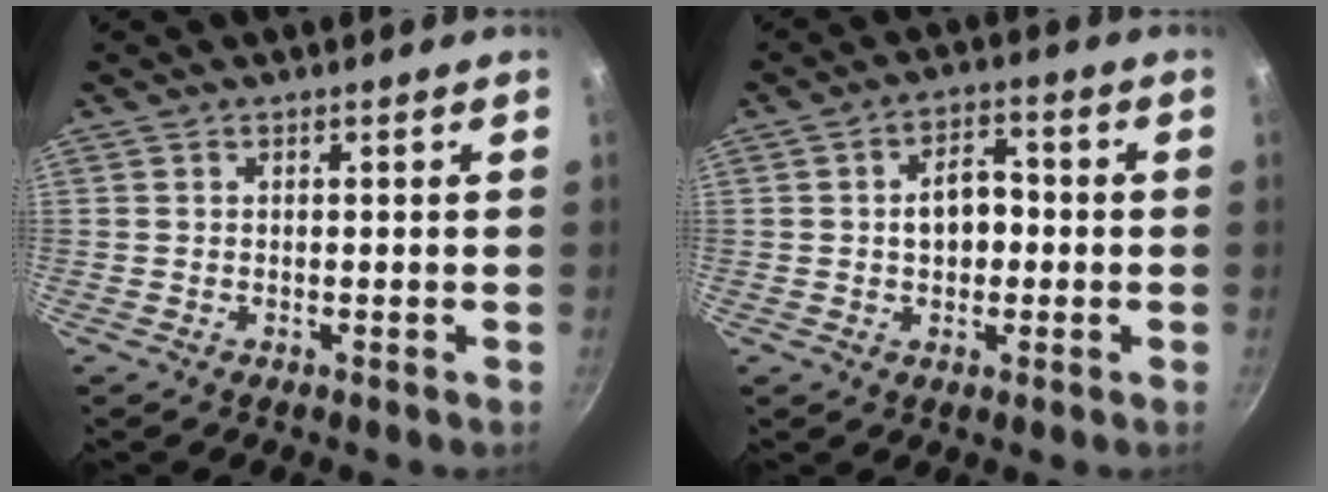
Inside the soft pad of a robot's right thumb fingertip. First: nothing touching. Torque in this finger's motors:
{"motor_torque": [-0.09, 0.28, 0.23, 0.27, 0.04]}